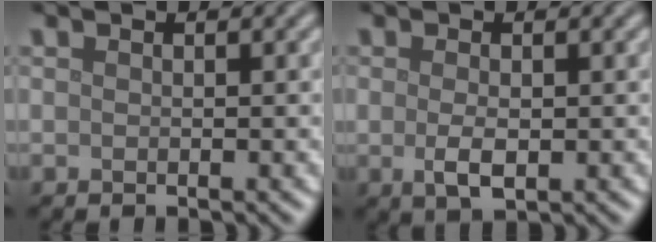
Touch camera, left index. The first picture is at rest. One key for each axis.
{"total": 2.3, "fx": -0.3, "fy": 1.1, "fz": 2.0, "tx": -0.044, "ty": -0.006, "tz": -0.001}